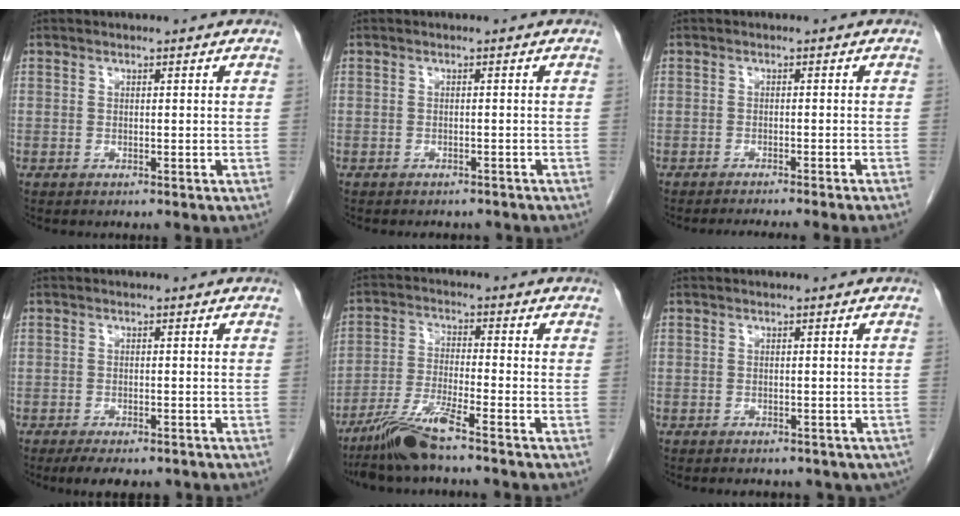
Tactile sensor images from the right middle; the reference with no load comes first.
{"total": 4.6, "force": [-4.1, 1.7, 1.2], "torque": [-0.015, 0.000, -0.046]}
{"total": 7.3, "force": [-6.5, -1.0, 3.1], "torque": [-0.016, -0.012, -0.084]}
{"total": 6.6, "force": [-5.2, 2.3, 3.3], "torque": [-0.041, -0.008, -0.071]}
{"total": 7.9, "force": [-6.2, -0.5, 4.8], "torque": [-0.101, -0.029, -0.121]}
{"total": 9.4, "force": [-7.7, 4.4, 3.2], "torque": [-0.045, -0.002, -0.073]}